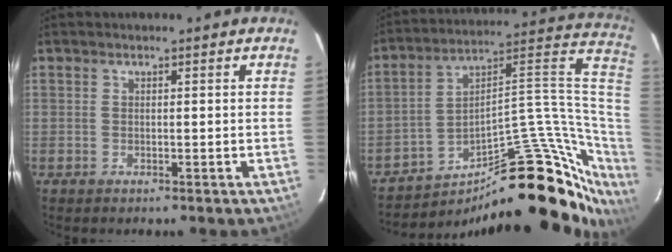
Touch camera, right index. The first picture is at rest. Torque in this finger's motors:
{"motor_torque": [0.19, -0.75, 0.53, 0.06]}